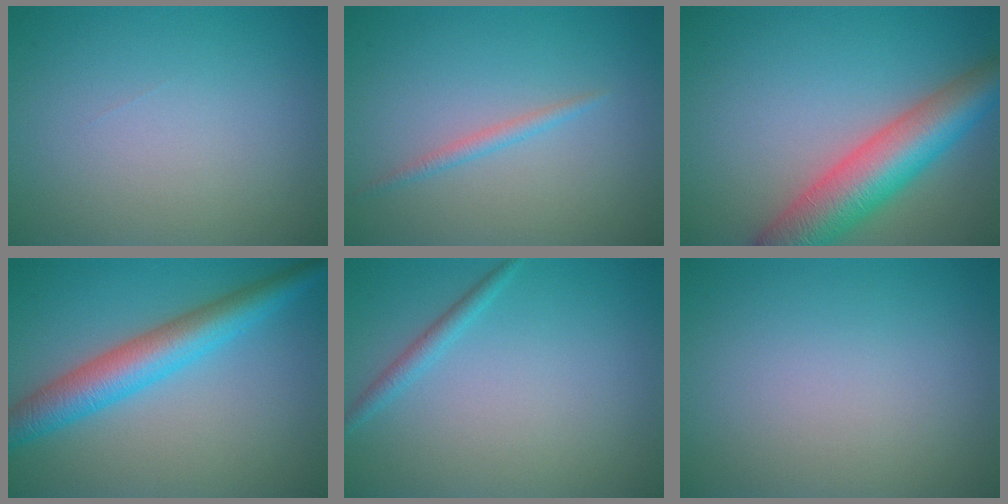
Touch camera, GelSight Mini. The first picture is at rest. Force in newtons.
{"total": 1.1, "press": 1.1, "slide": 0.0}
{"total": 8.3, "press": 8.3, "slide": 0.3}
{"total": 5.9, "press": 5.9, "slide": 0.0}
{"total": 1.4, "press": 1.4, "slide": 0.1}
{"total": 0.0}